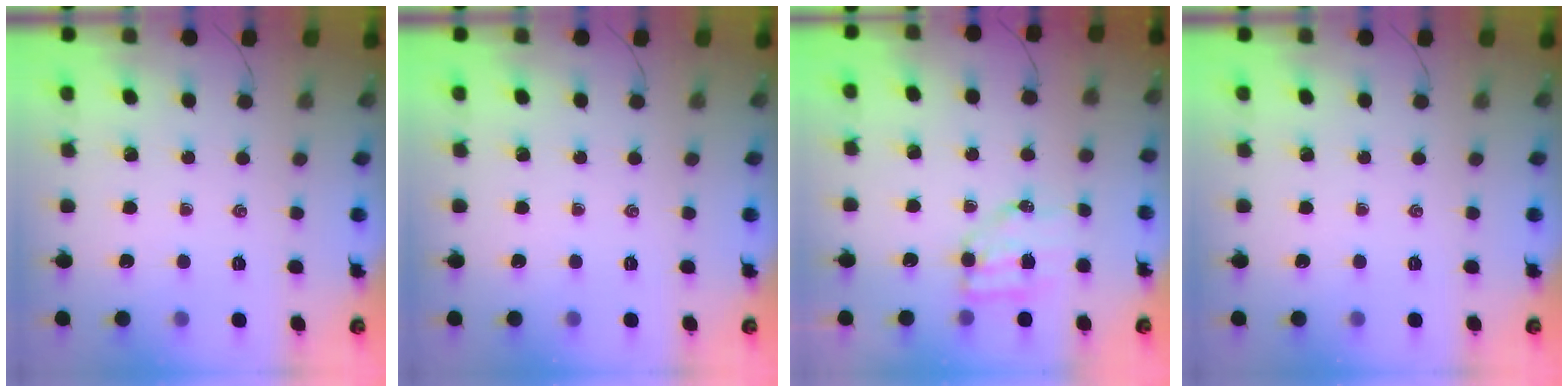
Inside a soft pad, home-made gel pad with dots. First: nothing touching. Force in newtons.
{"total": 0.0}
{"total": 6.4, "press": 6.3, "slide": 0.8}
{"total": 0.0}